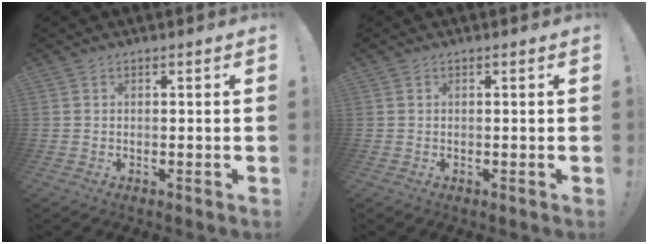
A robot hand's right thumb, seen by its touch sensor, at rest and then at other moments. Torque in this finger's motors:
{"motor_torque": [0.00, -0.01, -0.14, 0.11, 0.04]}